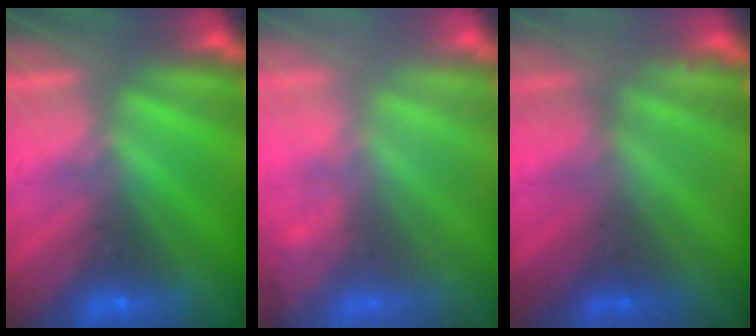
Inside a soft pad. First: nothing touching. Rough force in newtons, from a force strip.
{"total": 1.1}
{"total": 2.2}